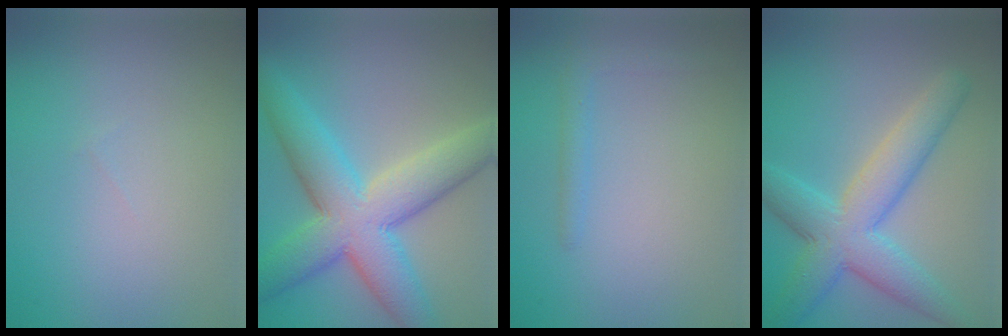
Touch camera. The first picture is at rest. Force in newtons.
{"total": 10.0, "press": 10.0, "slide": 0.2}
{"total": 1.4, "press": 1.4, "slide": 0.1}
{"total": 7.1, "press": 7.1, "slide": 0.2}